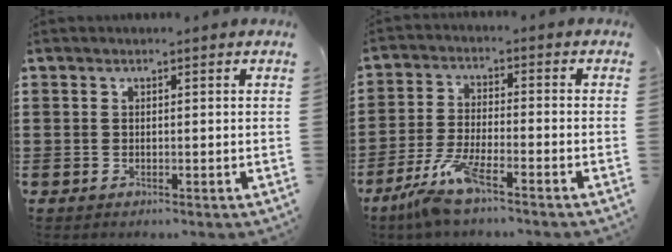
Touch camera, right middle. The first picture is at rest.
{"total": 7.4, "force": [-5.3, 1.0, 5.1], "torque": [-0.120, -0.013, -0.102]}